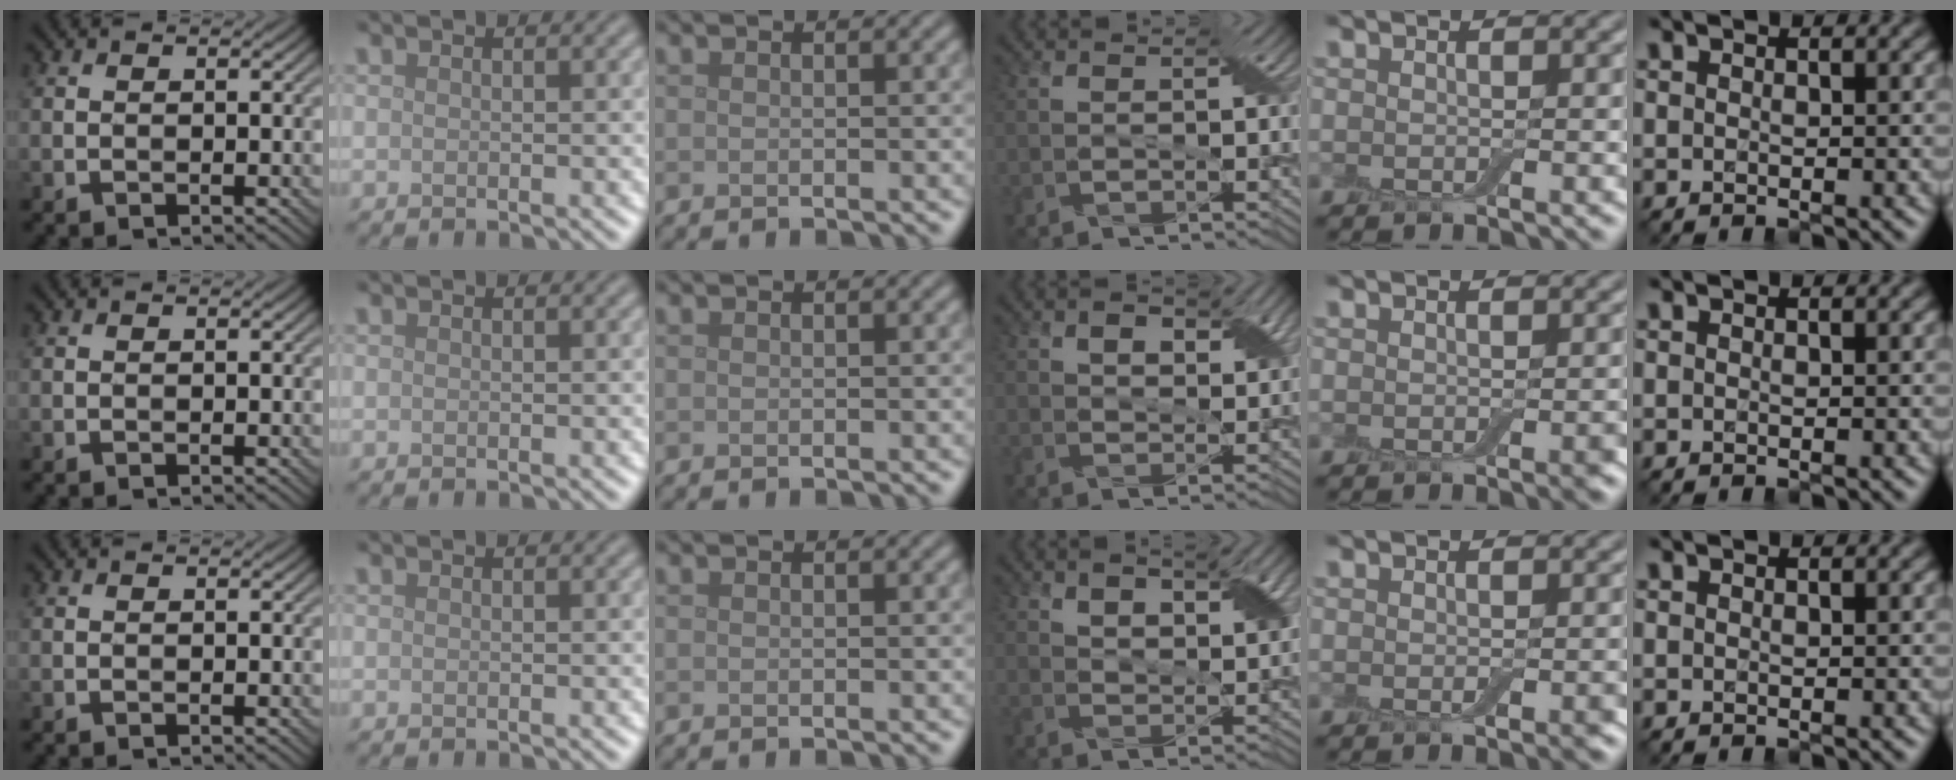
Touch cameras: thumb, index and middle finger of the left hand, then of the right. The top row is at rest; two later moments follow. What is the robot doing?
{"motion": "squeeze", "object": "air blower"}